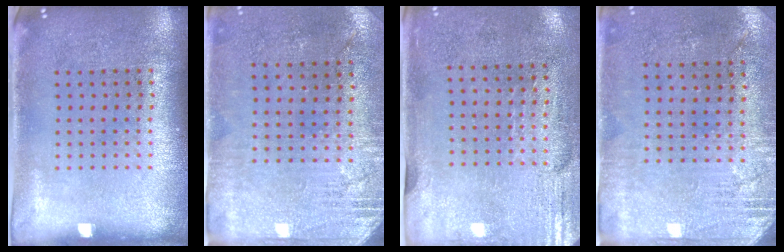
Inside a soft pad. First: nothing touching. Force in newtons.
{"total": 2.8, "press": 2.4, "slide": 1.5}
{"total": 3.0, "press": 2.5, "slide": 1.6}
{"total": 2.8, "press": 2.4, "slide": 1.5}